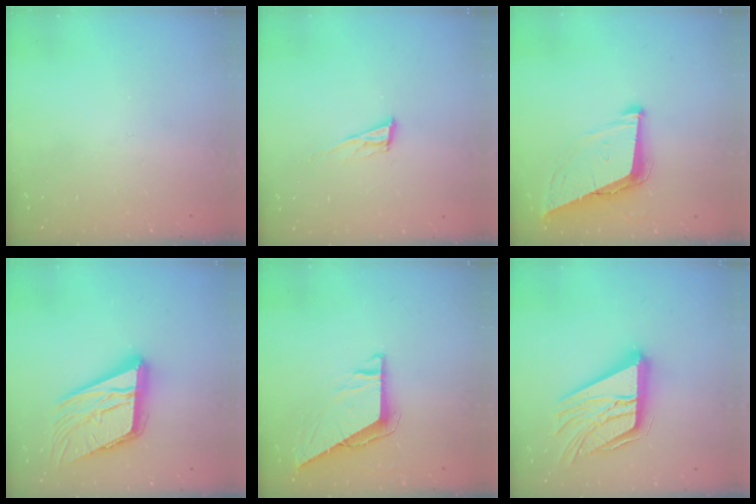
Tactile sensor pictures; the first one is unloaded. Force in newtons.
{"total": 8.7, "press": 8.3, "slide": 2.6}
{"total": 9.2, "press": 8.8, "slide": 2.7}
{"total": 19.1, "press": 18.9, "slide": 2.6}
{"total": 7.2, "press": 7.2, "slide": 0.5}
{"total": 21.6, "press": 21.5, "slide": 2.3}